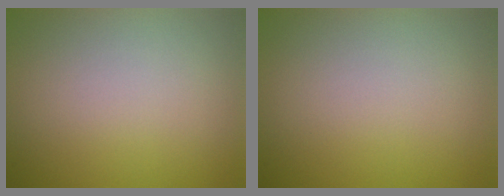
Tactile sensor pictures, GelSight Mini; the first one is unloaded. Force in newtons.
{"total": 0.0}